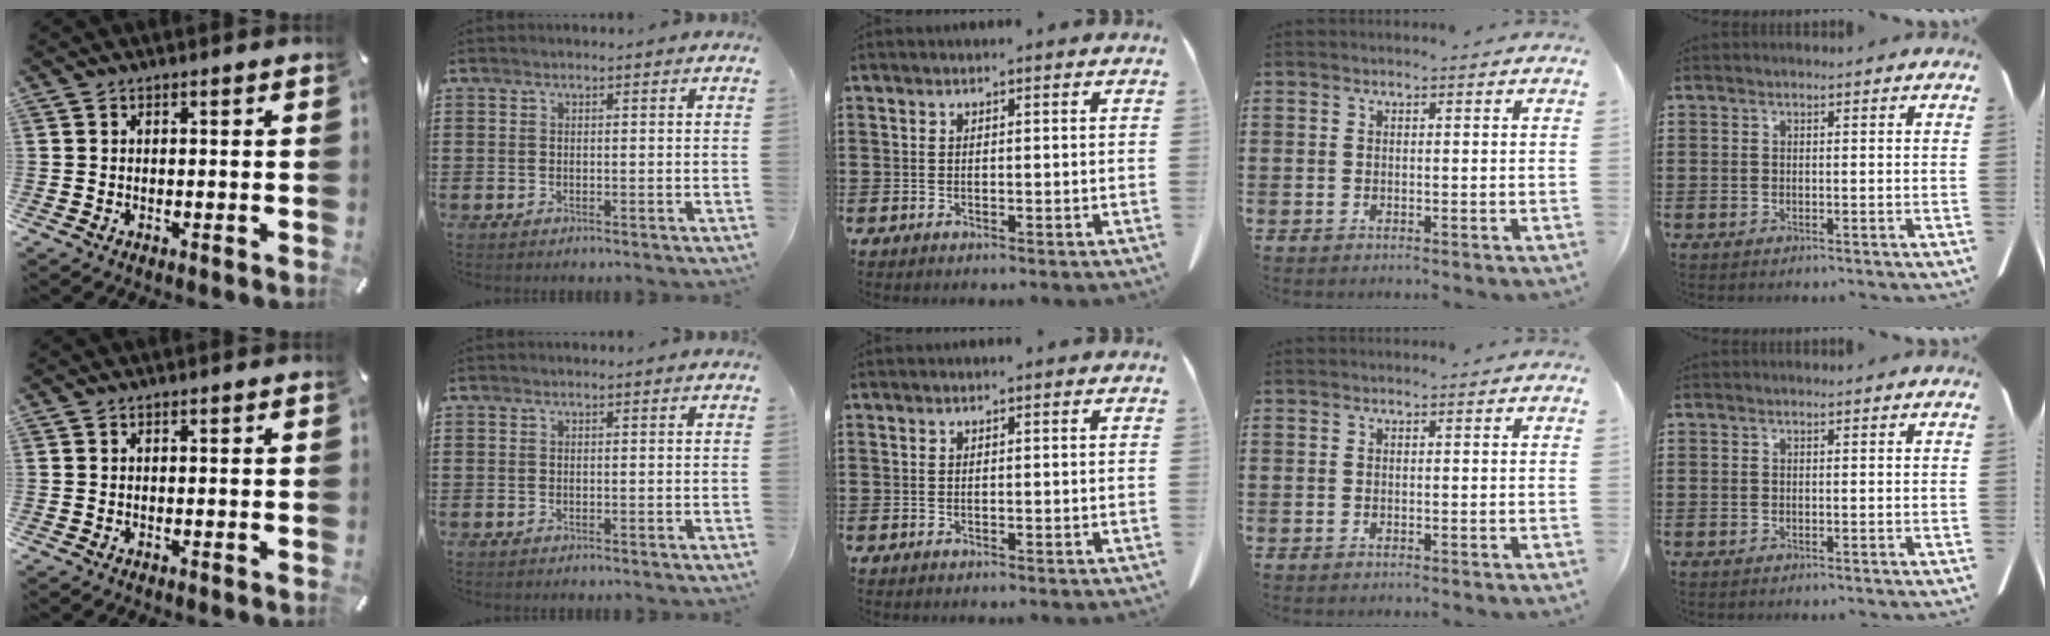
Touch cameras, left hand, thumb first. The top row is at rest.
{}